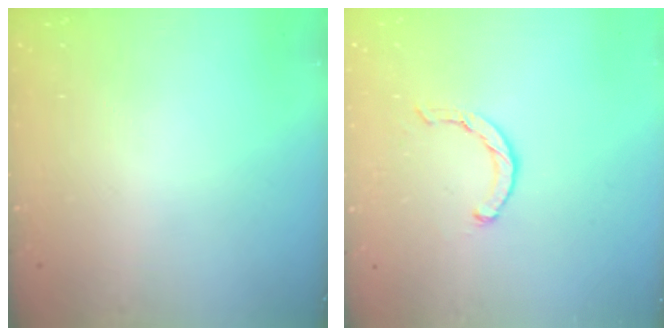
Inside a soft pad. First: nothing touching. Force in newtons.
{"total": 1.4, "press": 1.3, "slide": 0.3}